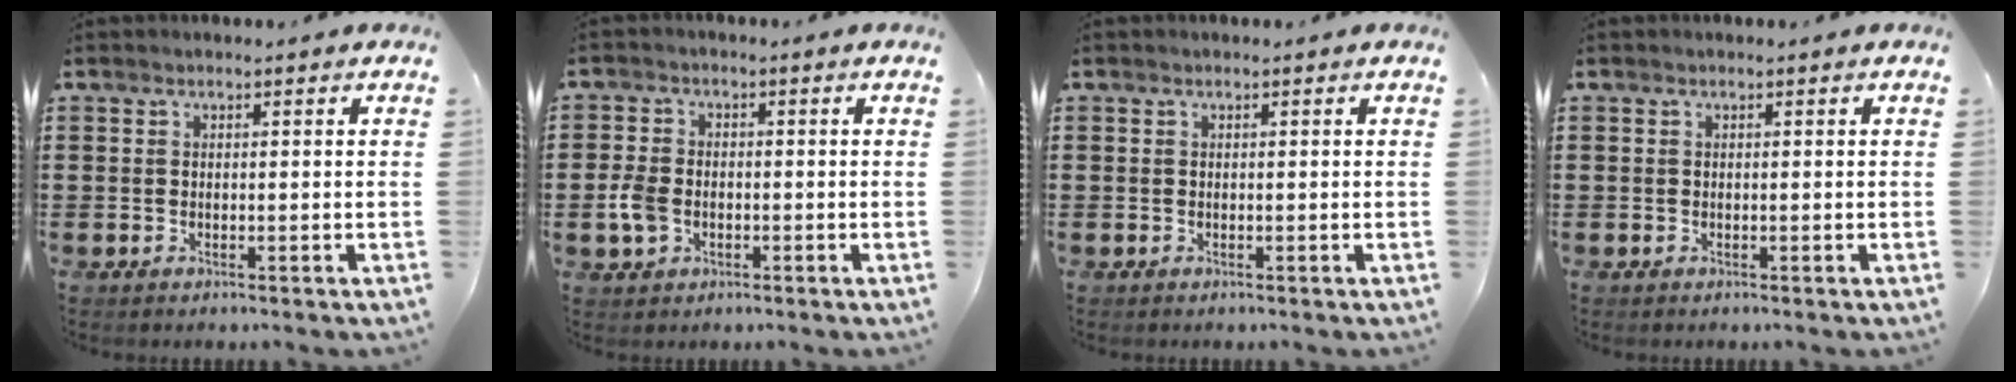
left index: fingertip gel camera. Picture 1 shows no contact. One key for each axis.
{"total": 4.1, "fx": -1.0, "fy": 2.8, "fz": 2.8, "tx": -0.080, "ty": -0.004, "tz": -0.026}
{"total": 0.0}
{"total": 0.0}